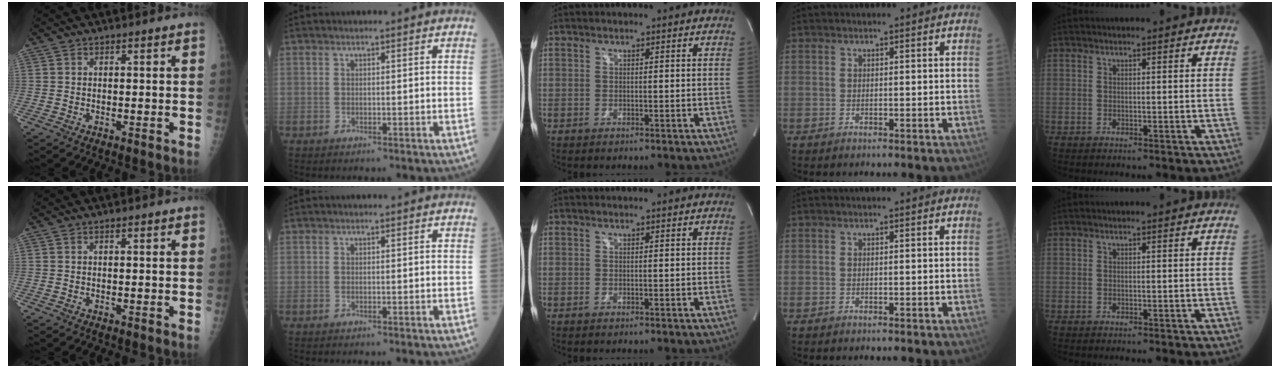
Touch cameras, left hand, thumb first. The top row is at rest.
{}